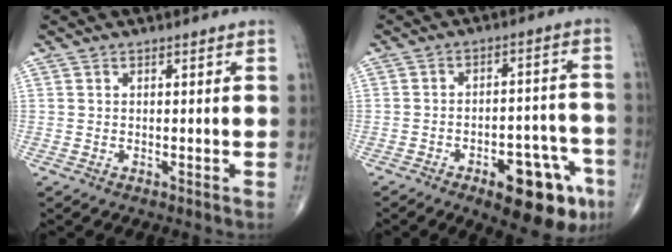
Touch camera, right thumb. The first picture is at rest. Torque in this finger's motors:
{"motor_torque": [1.68, 1.48, 0.66, -0.79, 0.25]}